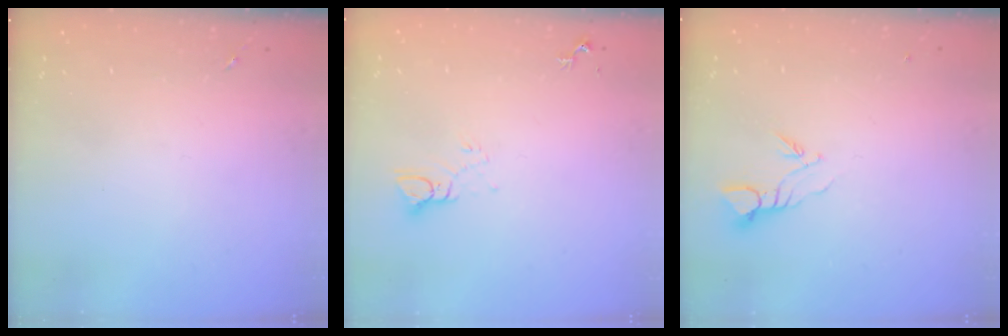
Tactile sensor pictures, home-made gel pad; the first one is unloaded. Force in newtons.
{"total": 4.4, "press": 4.4, "slide": 0.3}
{"total": 3.7, "press": 3.7, "slide": 0.1}